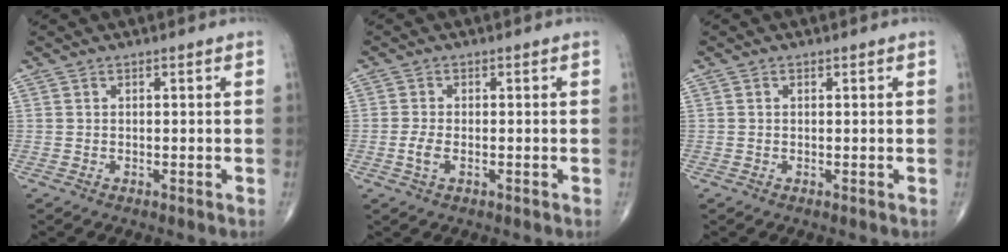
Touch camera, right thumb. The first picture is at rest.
{"total": 2.6, "force": [-0.7, 1.3, 2.2], "torque": [-0.053, 0.000, -0.015]}
{"total": 0.0}